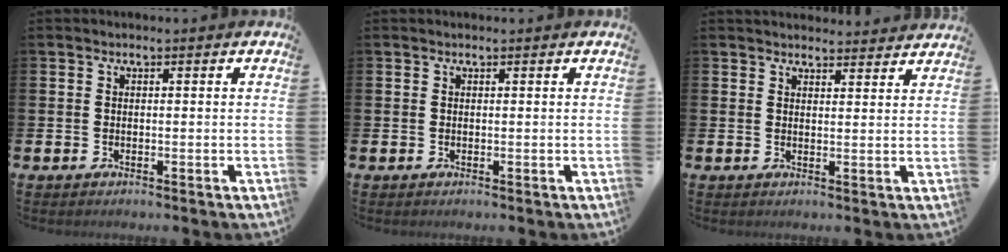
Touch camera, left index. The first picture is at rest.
{"total": 0.0}
{"total": 3.0, "force": [2.9, 0.5, -0.1], "torque": [0.005, -0.019, 0.051]}